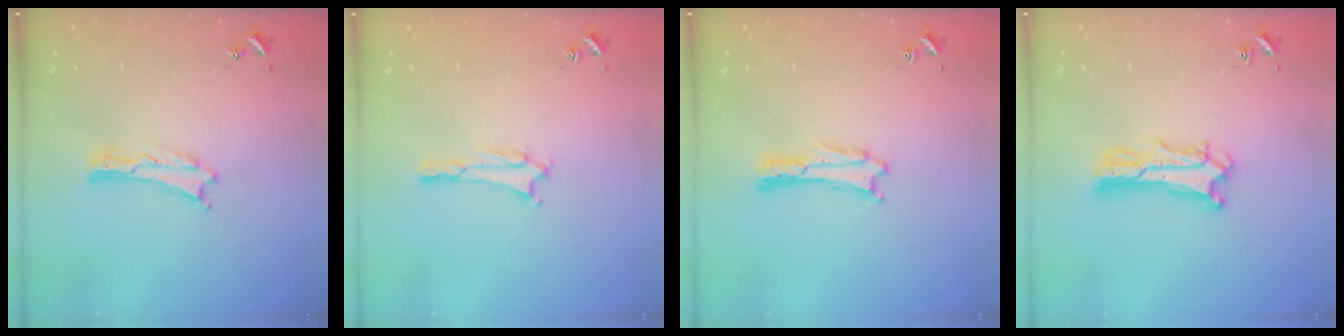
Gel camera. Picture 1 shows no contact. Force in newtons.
{"total": 1.5, "press": 1.5, "slide": 0.3}
{"total": 1.1, "press": 1.1, "slide": 0.0}
{"total": 4.6, "press": 4.6, "slide": 0.4}